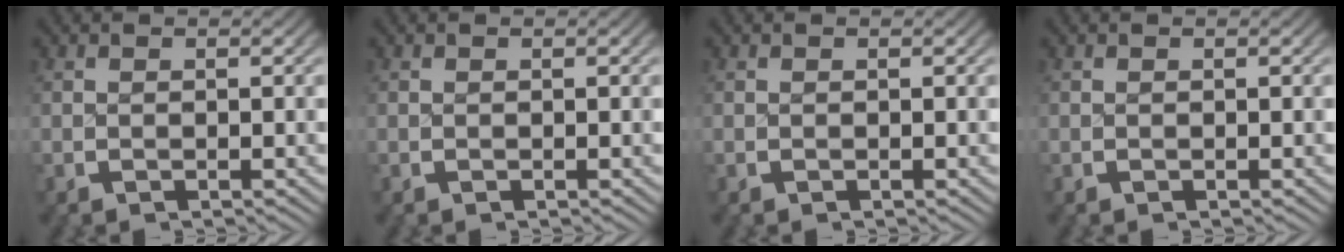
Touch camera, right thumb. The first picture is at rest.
{"total": 0.0}
{"total": 0.0}
{"total": 0.0}